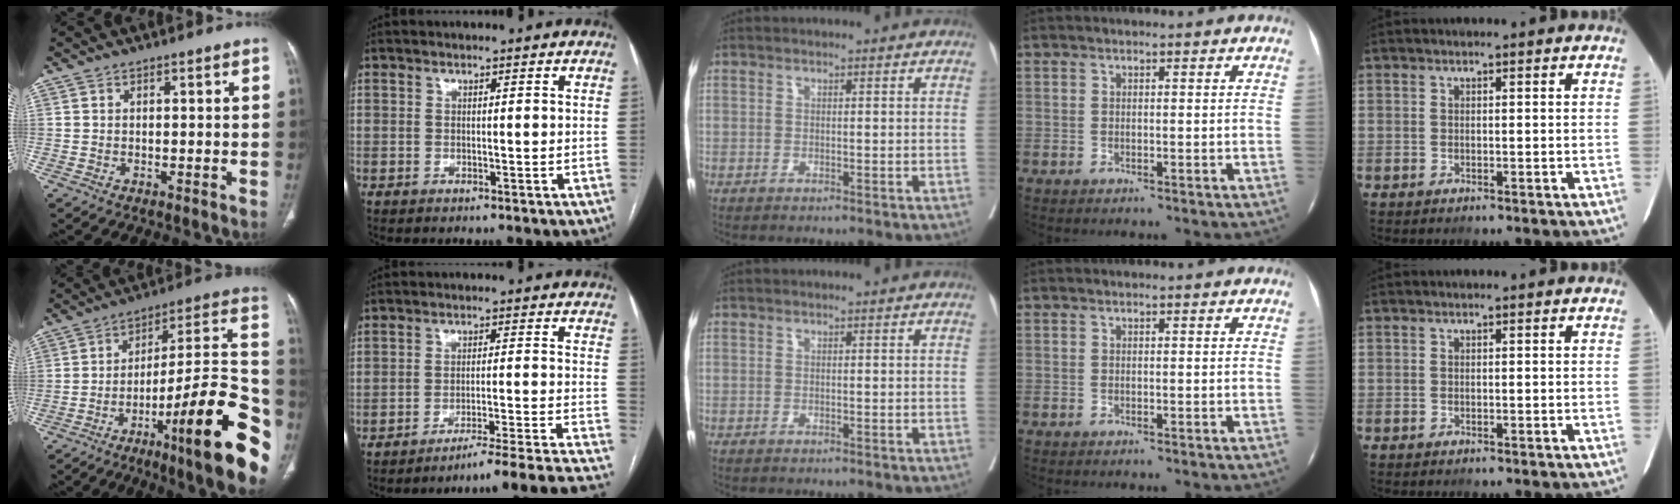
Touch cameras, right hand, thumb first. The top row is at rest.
{"thumb": {"total": 27.1, "force": [-11.5, 4.9, 24.0], "torque": [-0.290, 0.071, -0.170]}, "index": {"total": 19.7, "force": [-18.4, -3.3, 6.4], "torque": [-0.028, -0.020, -0.240]}}